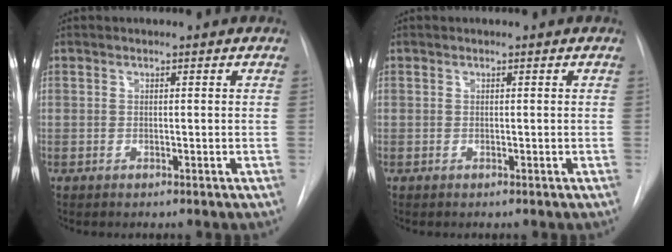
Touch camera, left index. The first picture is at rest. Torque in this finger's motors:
{"motor_torque": [-0.07, 0.02, 0.02, -0.01]}